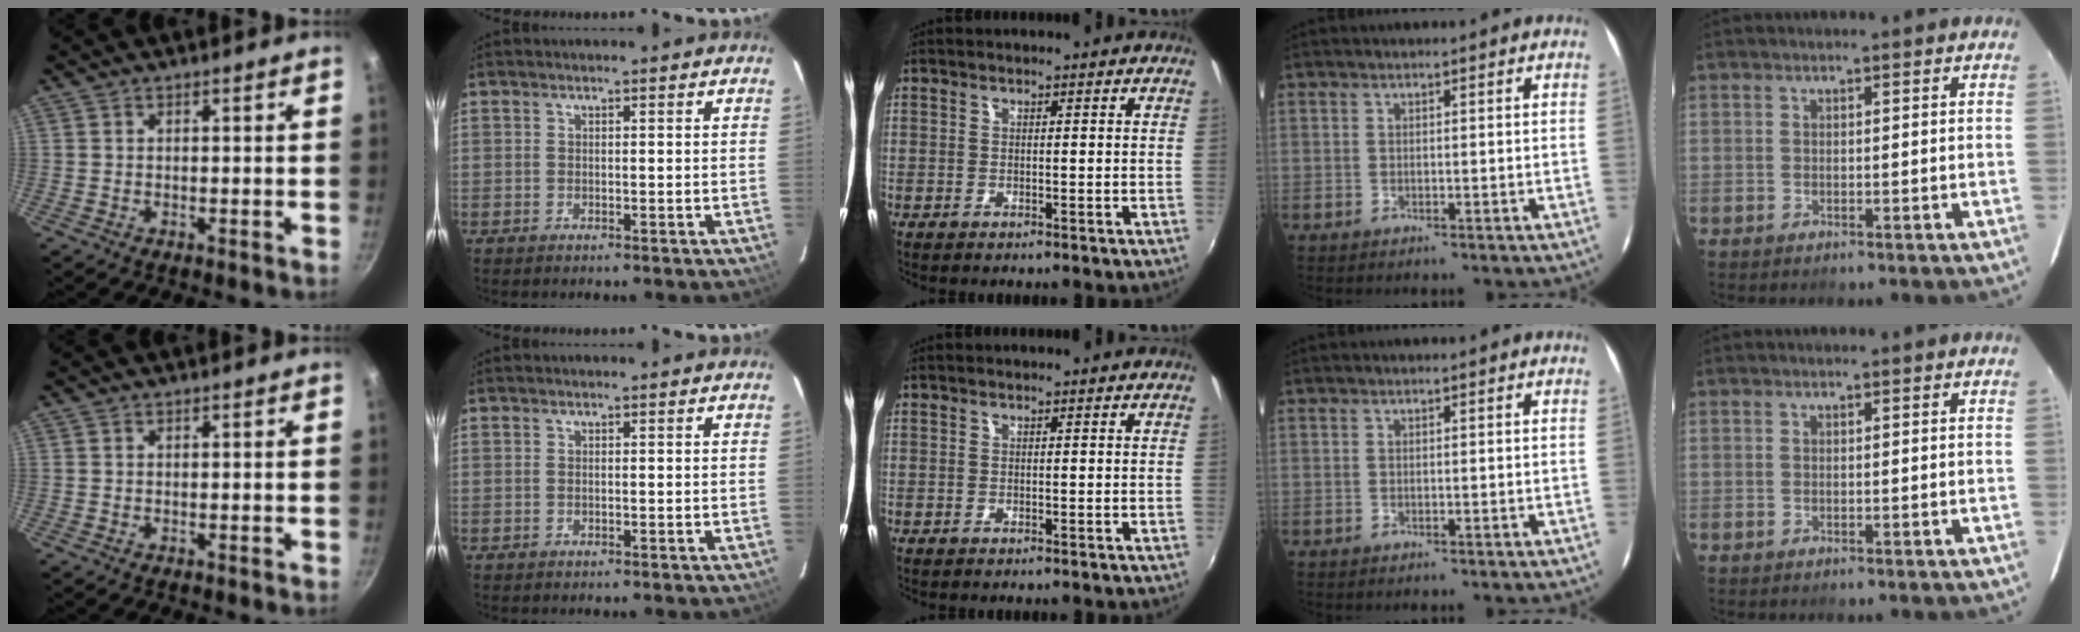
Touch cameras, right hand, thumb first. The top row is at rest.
{}